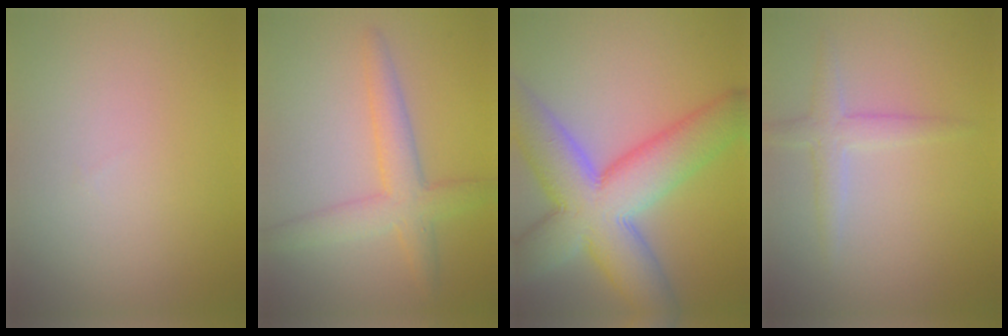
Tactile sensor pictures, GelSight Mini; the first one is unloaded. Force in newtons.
{"total": 4.0, "press": 4.0, "slide": 0.3}
{"total": 12.5, "press": 12.4, "slide": 1.2}
{"total": 2.1, "press": 2.1, "slide": 0.1}